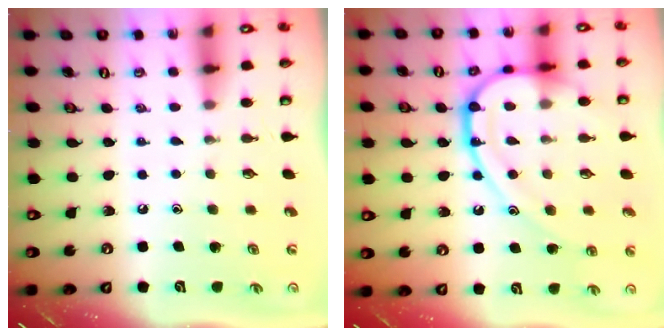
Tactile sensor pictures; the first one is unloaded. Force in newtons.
{"total": 17.2, "press": 17.2, "slide": 1.7}